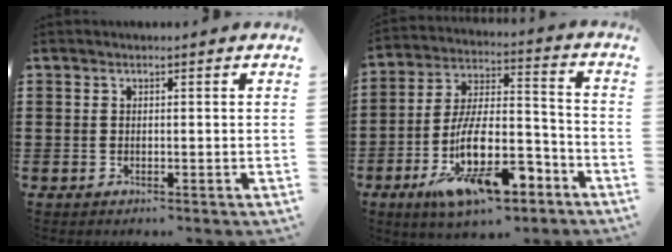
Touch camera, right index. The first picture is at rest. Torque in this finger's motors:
{"motor_torque": [2.05, 0.08, 1.05, 0.21]}